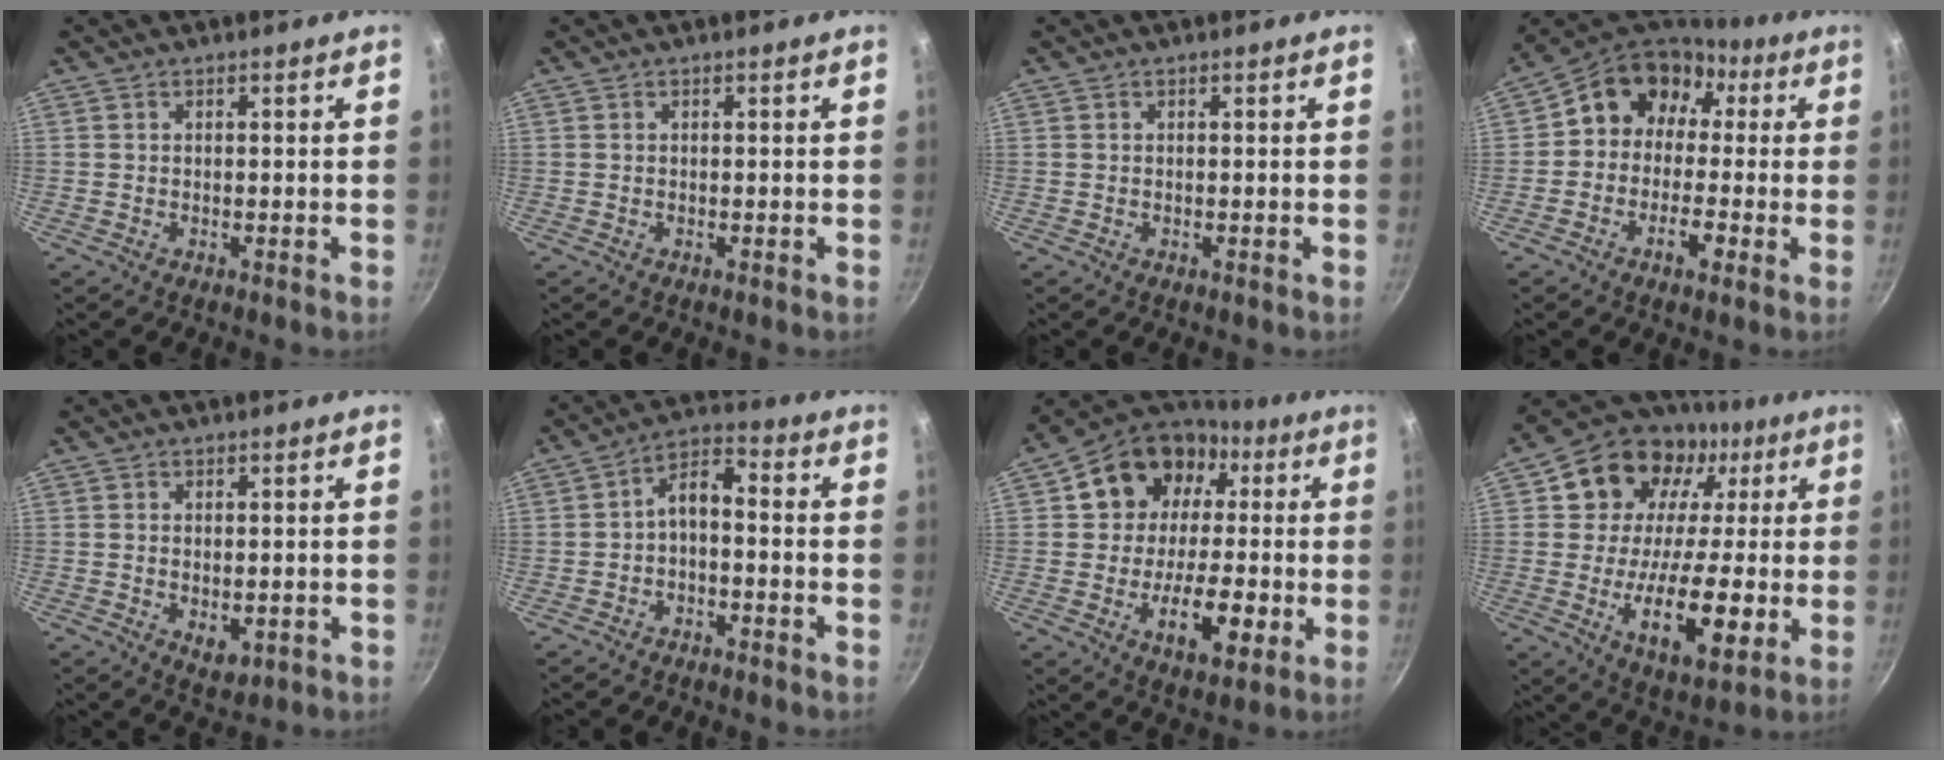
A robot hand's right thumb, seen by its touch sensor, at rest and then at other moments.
{"total": 0.0}
{"total": 0.0}
{"total": 13.5, "force": [1.0, 11.0, 7.7], "torque": [-0.096, 0.042, -0.001]}
{"total": 3.9, "force": [-0.6, 2.4, 3.0], "torque": [-0.041, -0.012, -0.003]}
{"total": 5.5, "force": [-1.8, 2.8, 4.3], "torque": [-0.075, 0.044, -0.034]}
{"total": 20.2, "force": [0.3, 15.8, 12.6], "torque": [-0.163, 0.036, 0.006]}
{"total": 22.6, "force": [0.9, 16.6, 15.3], "torque": [-0.221, 0.019, 0.017]}